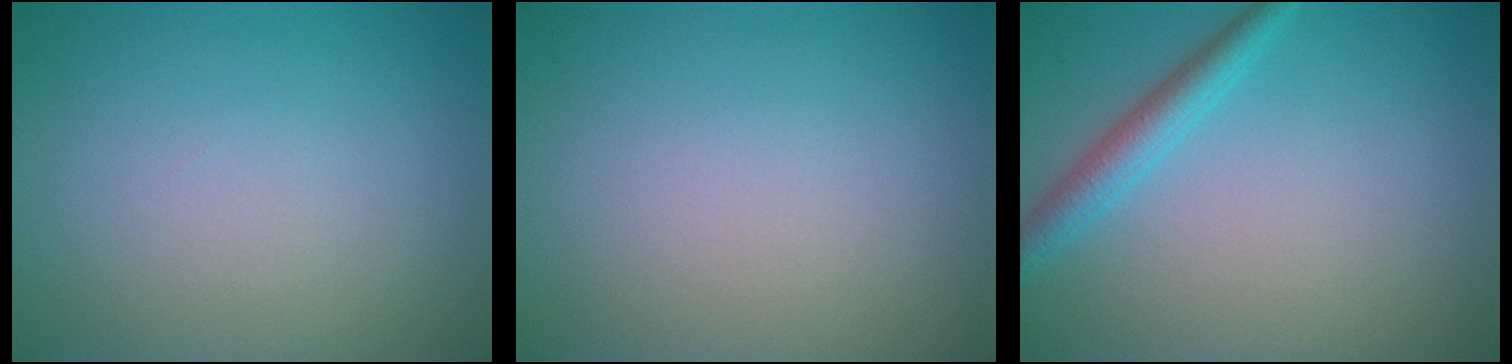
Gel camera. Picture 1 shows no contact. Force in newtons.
{"total": 0.0}
{"total": 2.6, "press": 2.6, "slide": 0.1}